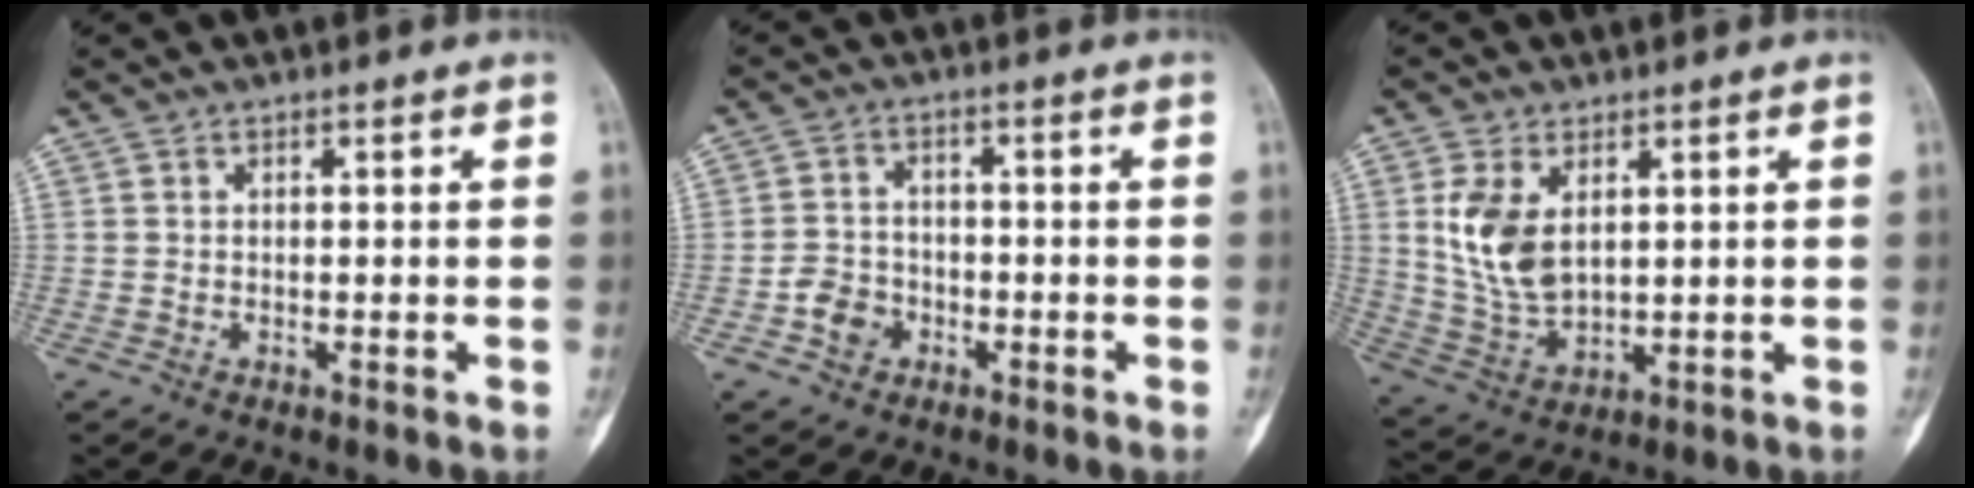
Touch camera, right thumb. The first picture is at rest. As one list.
[{"total": 4.9, "force": [-2.3, 3.9, 1.9], "torque": [-0.016, 0.020, -0.043]}, {"total": 10.3, "force": [2.9, 6.0, 7.8], "torque": [-0.150, -0.013, 0.070]}]